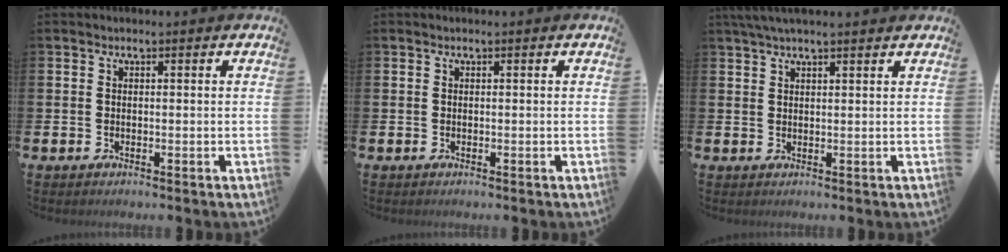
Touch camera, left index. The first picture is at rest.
{"total": 0.0}
{"total": 2.9, "force": [2.5, 0.2, 1.4], "torque": [-0.029, -0.002, 0.045]}